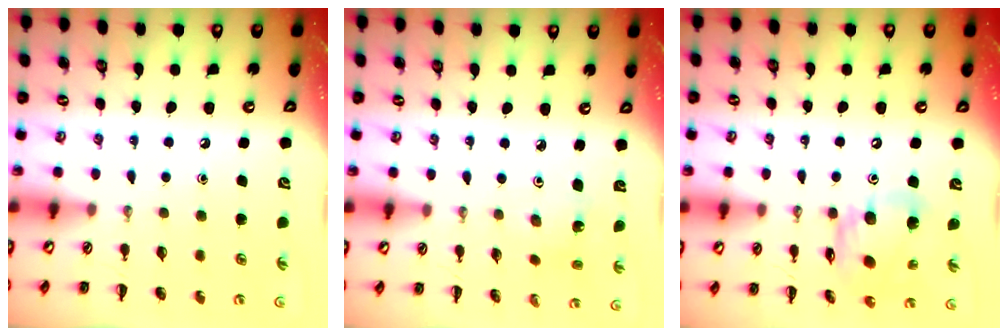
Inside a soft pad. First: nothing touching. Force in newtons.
{"total": 3.0, "press": 2.8, "slide": 1.0}
{"total": 14.4, "press": 14.3, "slide": 2.2}